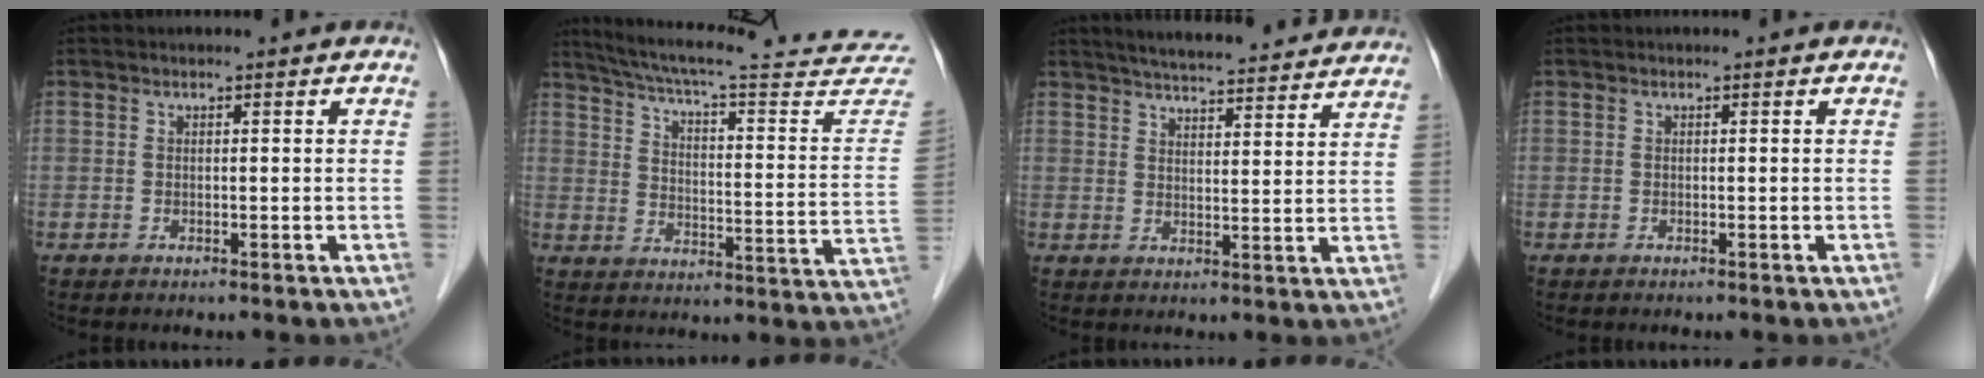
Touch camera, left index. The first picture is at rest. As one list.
[{"total": 29.2, "force": [27.1, 0.8, 10.9], "torque": [-0.168, -0.089, 0.339]}, {"total": 21.2, "force": [19.6, 2.6, 7.6], "torque": [-0.110, 0.008, 0.249]}, {"total": 0.0}]